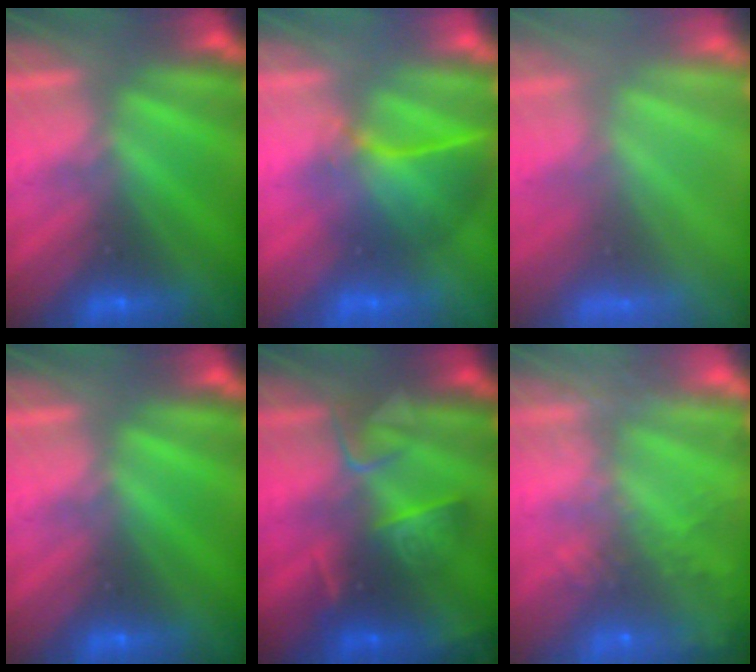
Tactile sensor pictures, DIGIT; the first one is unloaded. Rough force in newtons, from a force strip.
{"total": 3.6}
{"total": 7.8}
{"total": 0.0}
{"total": 2.7}
{"total": 6.8}